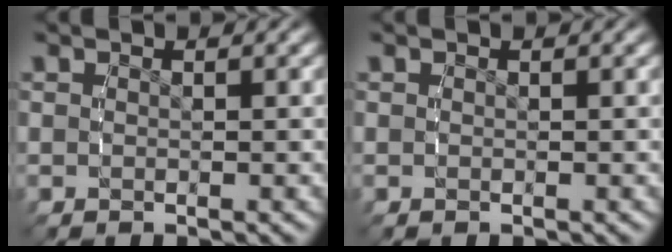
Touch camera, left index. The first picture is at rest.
{"total": 0.0}